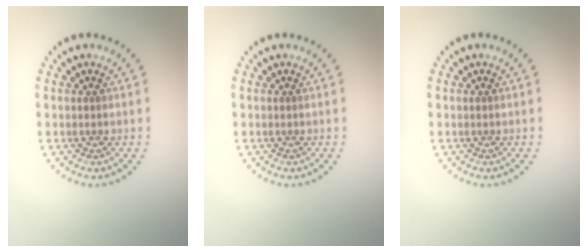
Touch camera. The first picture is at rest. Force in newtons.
{"total": 0.0}
{"total": 0.0}